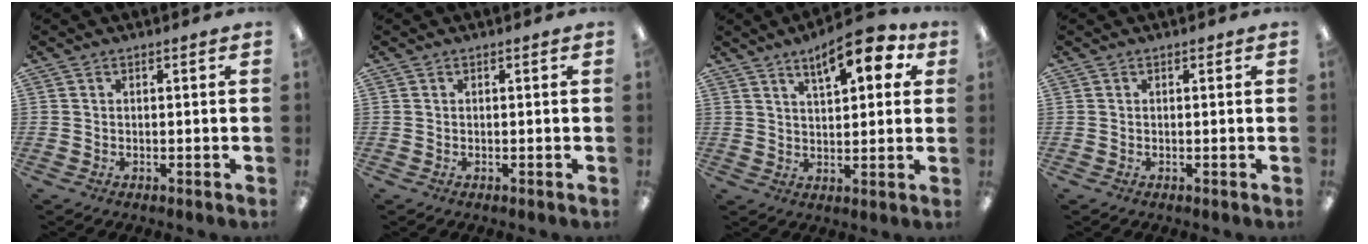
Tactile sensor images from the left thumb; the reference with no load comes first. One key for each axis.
{"total": 0.0}
{"total": 11.8, "fx": 6.7, "fy": 4.4, "fz": 8.6, "tx": -0.121, "ty": -0.029, "tz": 0.109}
{"total": 0.0}